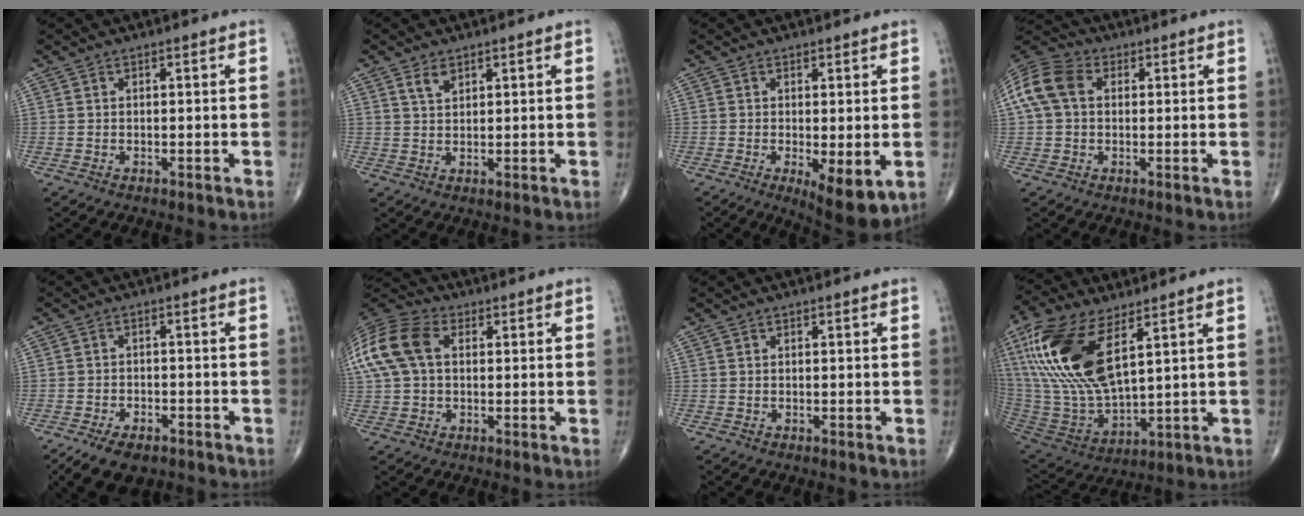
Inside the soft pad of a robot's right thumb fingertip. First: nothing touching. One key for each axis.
{"total": 2.9, "fx": 1.8, "fy": 1.5, "fz": 1.7, "tx": -0.027, "ty": -0.007, "tz": 0.037}
{"total": 8.3, "fx": -2.0, "fy": 2.8, "fz": 7.5, "tx": -0.110, "ty": -0.024, "tz": -0.025}
{"total": 10.3, "fx": 1.8, "fy": 7.4, "fz": 6.9, "tx": -0.148, "ty": 0.031, "tz": 0.028}
{"total": 8.6, "fx": -6.0, "fy": 4.3, "fz": 4.5, "tx": -0.064, "ty": 0.012, "tz": -0.096}
{"total": 14.4, "fx": 2.7, "fy": 9.6, "fz": 10.4, "tx": -0.244, "ty": 0.029, "tz": 0.044}
{"total": 0.0}
{"total": 23.3, "fx": 9.4, "fy": 10.2, "fz": 18.7, "tx": -0.415, "ty": -0.033, "tz": 0.192}